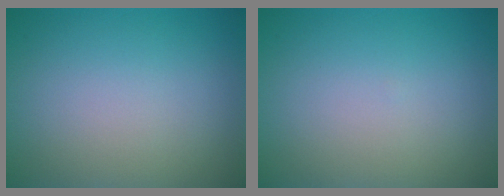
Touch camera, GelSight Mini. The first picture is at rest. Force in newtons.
{"total": 0.0}